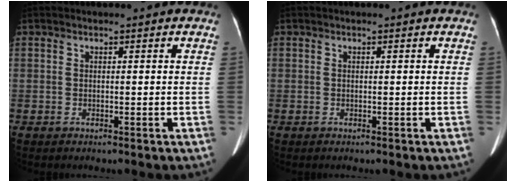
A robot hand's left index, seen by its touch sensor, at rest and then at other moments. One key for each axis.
{"total": 0.0}